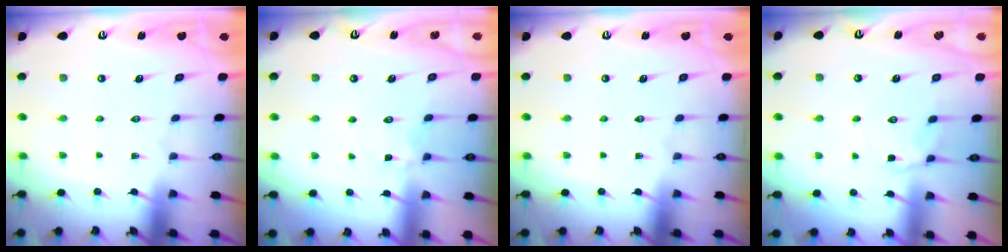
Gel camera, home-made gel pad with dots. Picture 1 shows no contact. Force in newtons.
{"total": 2.8, "press": 2.7, "slide": 0.5}
{"total": 0.0}
{"total": 2.8, "press": 2.6, "slide": 1.1}